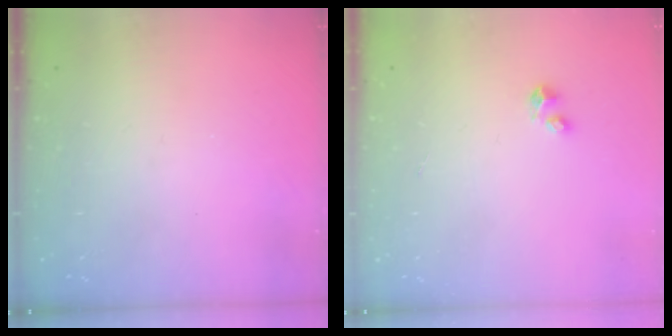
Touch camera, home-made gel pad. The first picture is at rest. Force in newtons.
{"total": 2.4, "press": 2.4, "slide": 0.1}